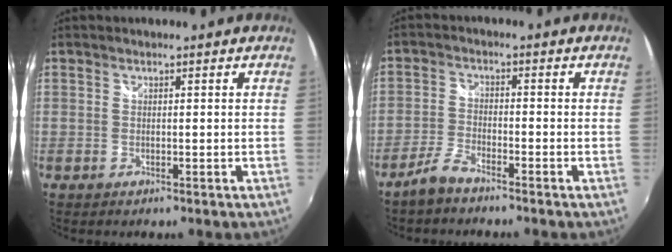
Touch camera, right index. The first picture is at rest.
{"total": 4.2, "force": [-3.5, 0.6, 2.2], "torque": [-0.060, 0.003, -0.073]}